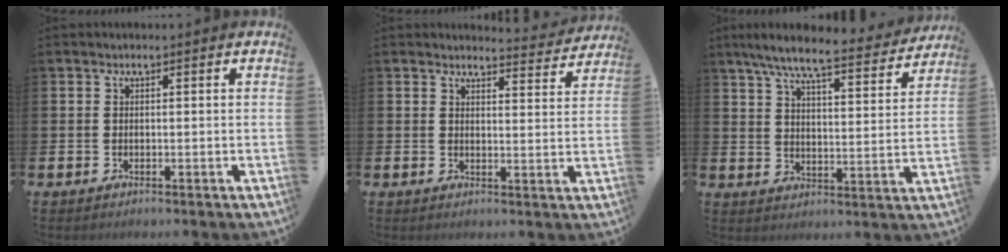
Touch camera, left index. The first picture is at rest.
{"total": 3.6, "force": [3.5, 0.3, 0.1], "torque": [0.013, -0.033, 0.058]}
{"total": 8.3, "force": [7.4, 0.8, 3.7], "torque": [-0.080, -0.048, 0.122]}